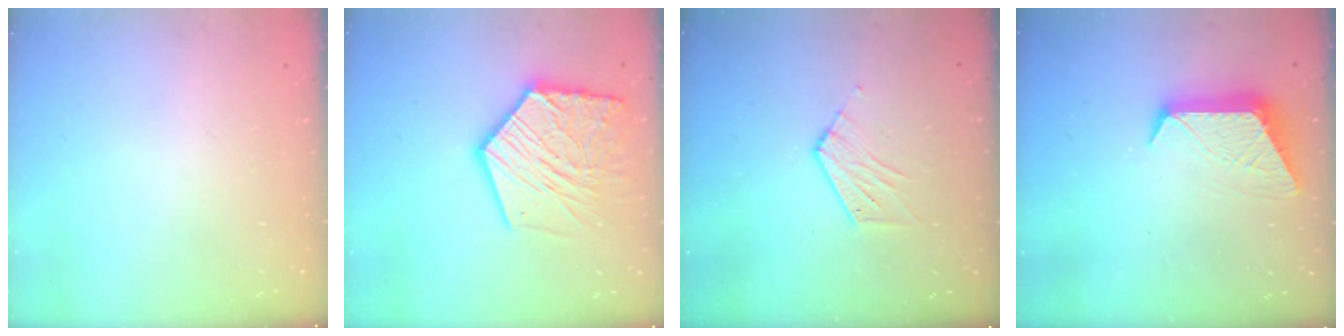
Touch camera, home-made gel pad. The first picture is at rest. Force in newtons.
{"total": 19.1, "press": 19.0, "slide": 1.8}
{"total": 6.1, "press": 6.1, "slide": 0.3}
{"total": 10.2, "press": 10.1, "slide": 0.5}